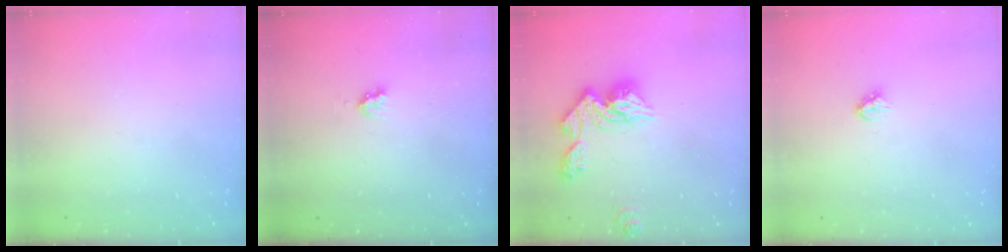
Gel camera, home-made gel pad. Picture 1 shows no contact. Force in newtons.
{"total": 2.6, "press": 2.6, "slide": 0.4}
{"total": 13.4, "press": 13.3, "slide": 1.2}
{"total": 3.4, "press": 3.4, "slide": 0.3}